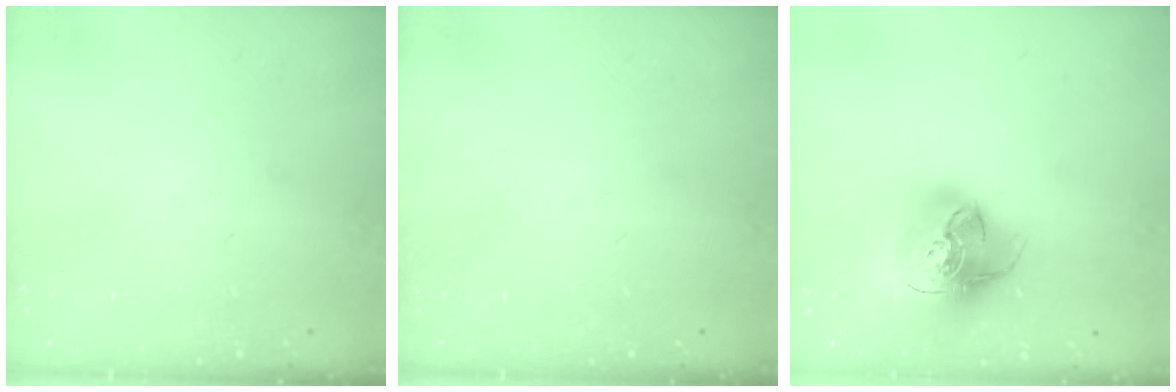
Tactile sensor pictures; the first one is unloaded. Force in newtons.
{"total": 0.0}
{"total": 21.8, "press": 21.6, "slide": 2.6}